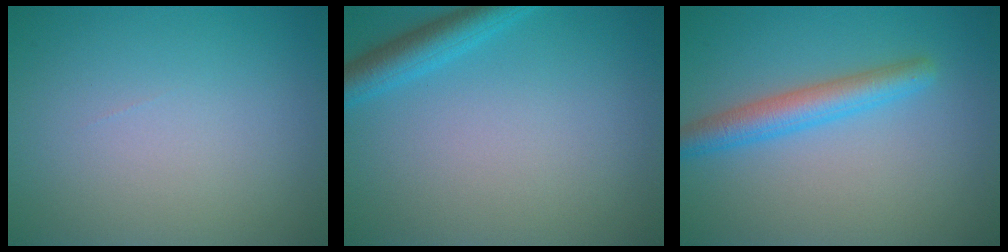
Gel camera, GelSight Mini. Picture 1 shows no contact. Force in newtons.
{"total": 3.1, "press": 3.1, "slide": 0.2}
{"total": 3.6, "press": 3.6, "slide": 0.0}